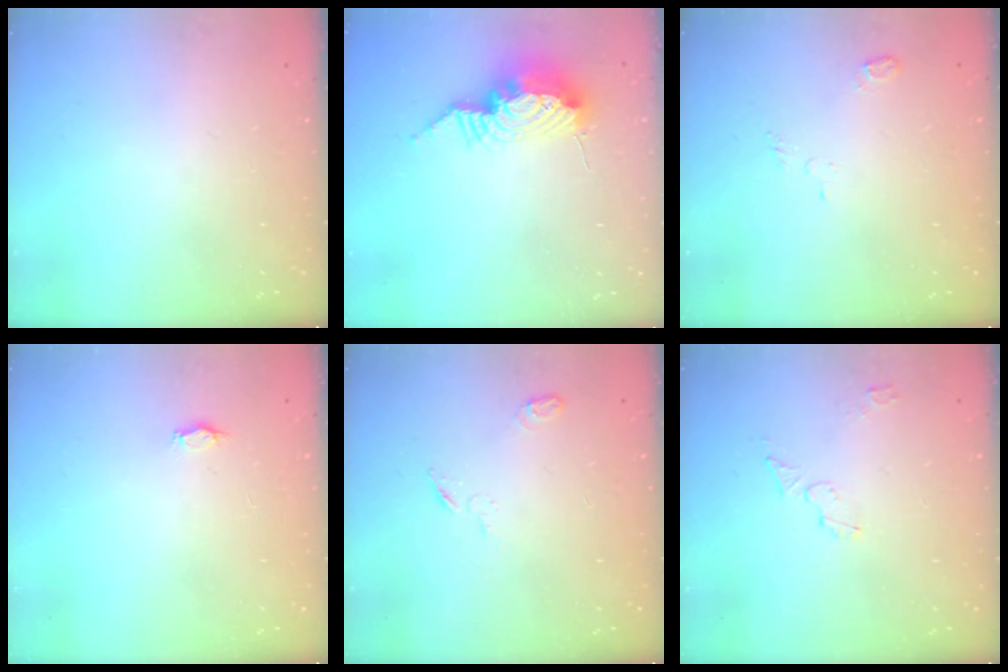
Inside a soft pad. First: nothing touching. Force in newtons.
{"total": 12.6, "press": 12.5, "slide": 1.8}
{"total": 3.8, "press": 3.7, "slide": 0.8}
{"total": 2.2, "press": 2.2, "slide": 0.3}
{"total": 3.6, "press": 3.5, "slide": 0.9}
{"total": 4.4, "press": 4.4, "slide": 0.1}